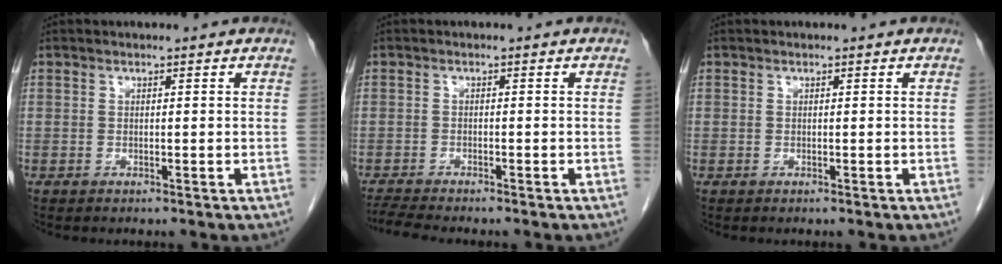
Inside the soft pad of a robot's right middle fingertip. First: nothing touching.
{"total": 4.7, "force": [-4.4, -0.2, 1.7], "torque": [-0.032, -0.014, -0.072]}
{"total": 0.0}